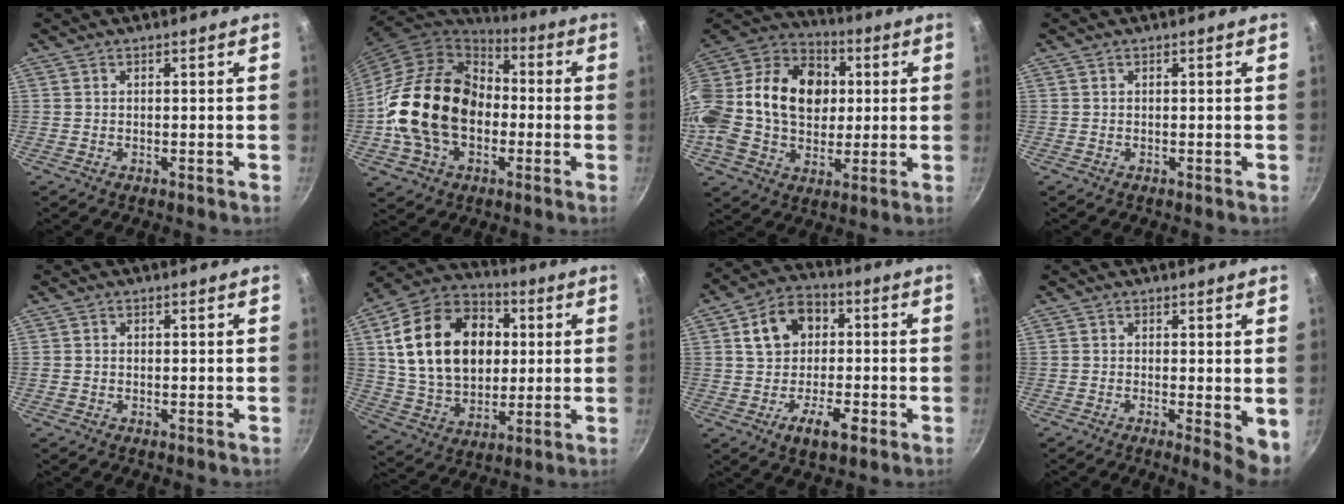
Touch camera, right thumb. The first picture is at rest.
{"total": 22.0, "force": [-2.5, 16.1, 14.8], "torque": [-0.247, 0.044, -0.048]}
{"total": 25.4, "force": [2.5, 19.2, 16.4], "torque": [-0.290, 0.031, 0.032]}
{"total": 0.0}
{"total": 0.7, "force": [-0.1, 0.7, 0.1], "torque": [-0.003, 0.000, -0.001]}
{"total": 23.8, "force": [4.0, 17.1, 16.1], "torque": [-0.255, 0.009, 0.072]}
{"total": 12.3, "force": [-1.4, 9.0, 8.2], "torque": [-0.101, 0.031, -0.035]}
{"total": 5.0, "force": [-0.6, 1.4, 4.8], "torque": [-0.060, -0.010, -0.006]}